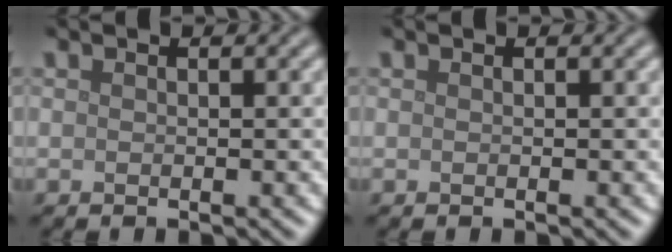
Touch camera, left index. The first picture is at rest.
{"total": 0.0}